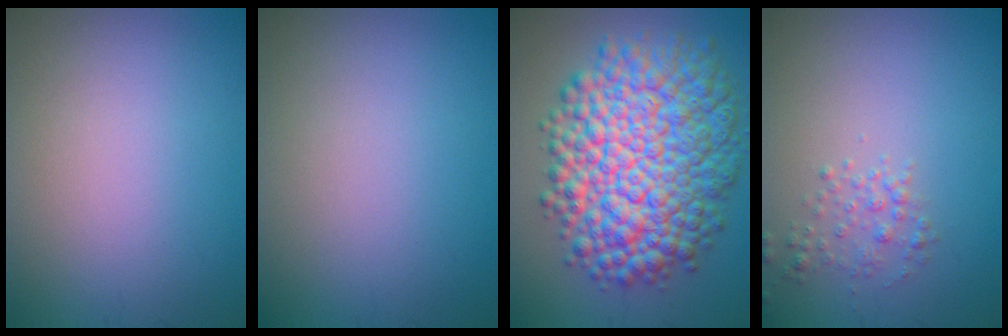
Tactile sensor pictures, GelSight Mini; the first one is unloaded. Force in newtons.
{"total": 0.0}
{"total": 12.6, "press": 12.6, "slide": 0.3}
{"total": 1.6, "press": 1.6, "slide": 0.1}